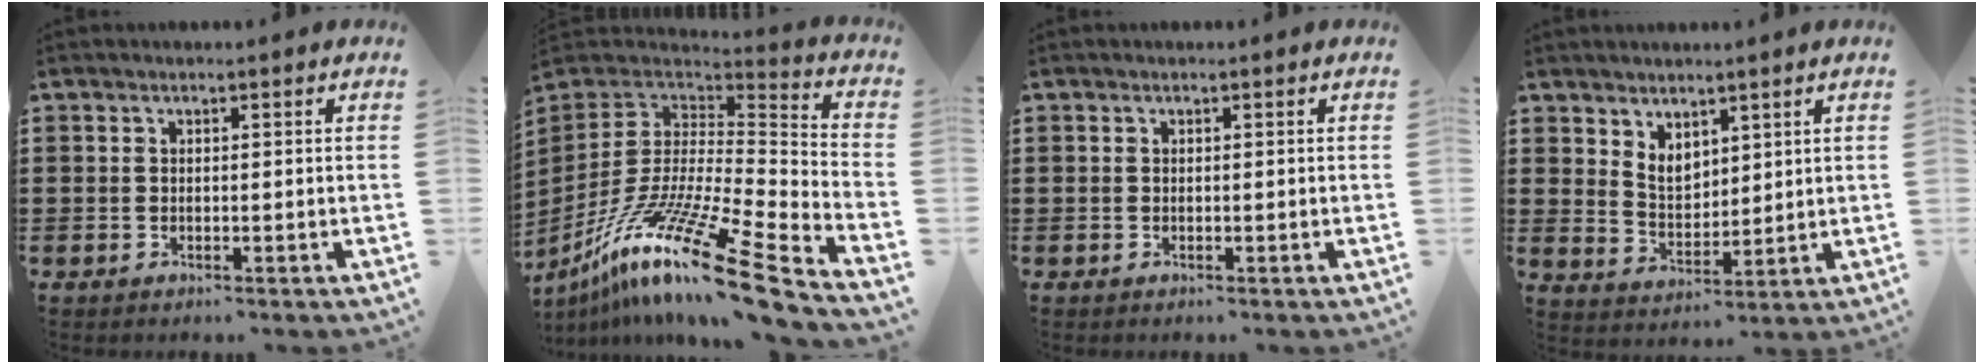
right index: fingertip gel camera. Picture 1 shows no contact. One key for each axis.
{"total": 19.0, "fx": -12.4, "fy": 2.8, "fz": 14.1, "tx": -0.264, "ty": 0.029, "tz": -0.222}
{"total": 0.0}
{"total": 4.3, "fx": 3.0, "fy": 2.7, "fz": 1.5, "tx": -0.042, "ty": 0.001, "tz": 0.057}